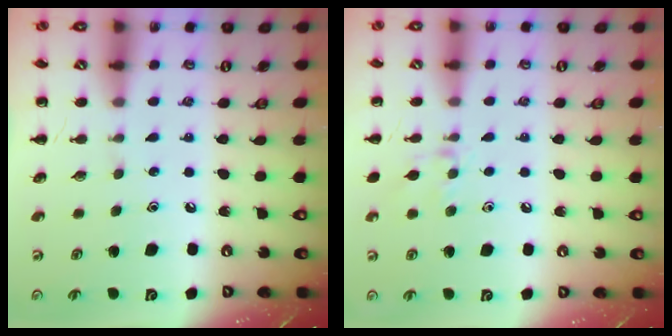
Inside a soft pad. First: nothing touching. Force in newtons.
{"total": 7.2, "press": 7.1, "slide": 1.5}